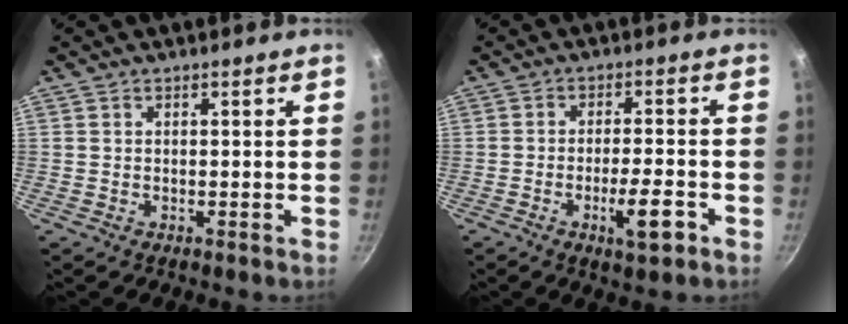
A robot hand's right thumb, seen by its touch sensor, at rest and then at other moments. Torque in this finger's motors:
{"motor_torque": [-0.09, 0.16, 0.06, 0.16, 0.02]}